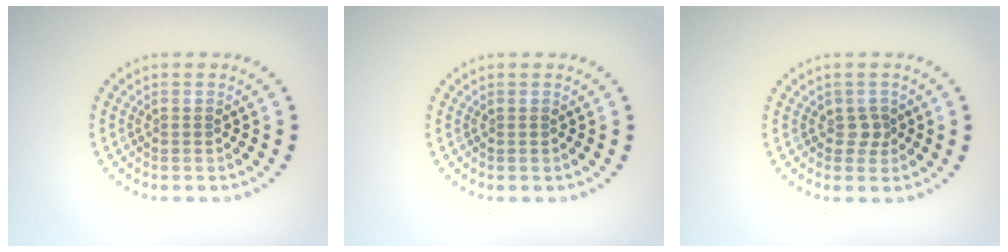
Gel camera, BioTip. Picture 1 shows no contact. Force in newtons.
{"total": 0.0}
{"total": 1.3, "press": 1.0, "slide": 0.7}